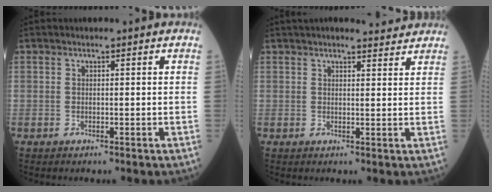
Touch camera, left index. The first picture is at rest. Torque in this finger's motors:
{"motor_torque": [0.88, -1.25, 0.16, 0.02]}